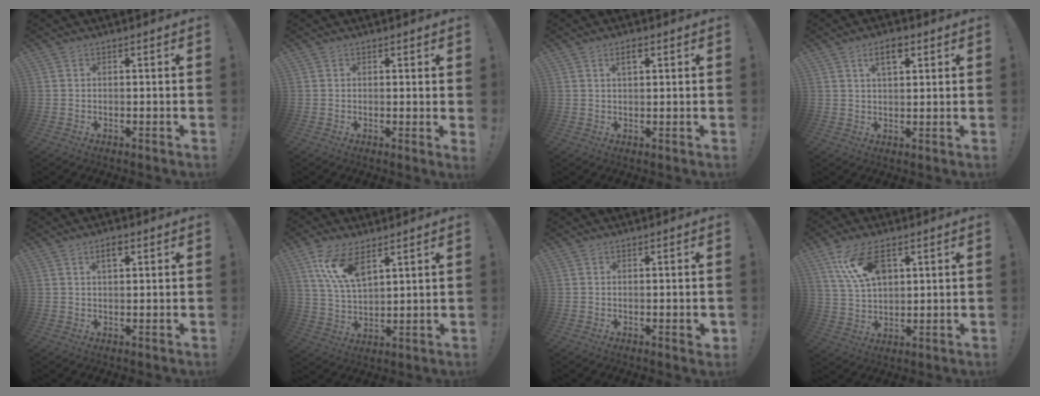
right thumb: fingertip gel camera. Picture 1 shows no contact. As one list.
[{"total": 1.2, "force": [0.9, 0.1, 0.8], "torque": [-0.004, -0.006, 0.013]}, {"total": 2.8, "force": [1.3, 1.2, 2.1], "torque": [-0.032, -0.002, 0.020]}, {"total": 5.5, "force": [2.7, 2.5, 4.0], "torque": [-0.054, -0.008, 0.043]}, {"total": 3.3, "force": [1.6, 1.5, 2.5], "torque": [-0.030, -0.003, 0.022]}, {"total": 11.3, "force": [6.9, 4.9, 7.6], "torque": [-0.160, -0.020, 0.129]}, {"total": 1.6, "force": [-0.4, 0.0, 1.6], "torque": [-0.013, -0.004, -0.008]}, {"total": 12.8, "force": [6.0, 6.9, 9.0], "torque": [-0.160, -0.012, 0.112]}]